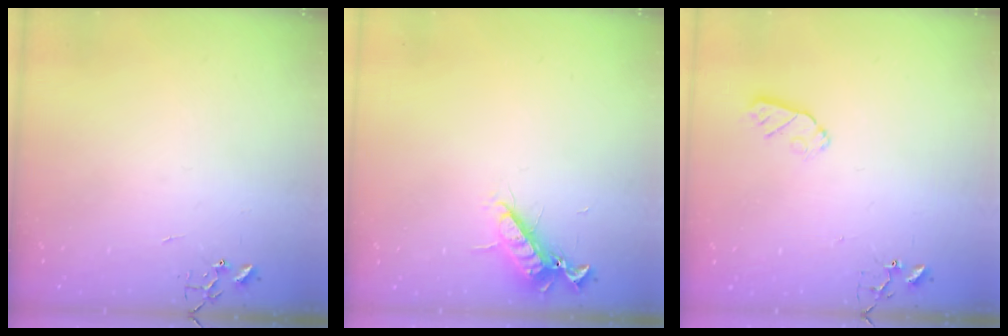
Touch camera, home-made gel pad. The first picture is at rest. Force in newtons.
{"total": 11.1, "press": 11.1, "slide": 1.3}
{"total": 4.9, "press": 4.8, "slide": 0.6}